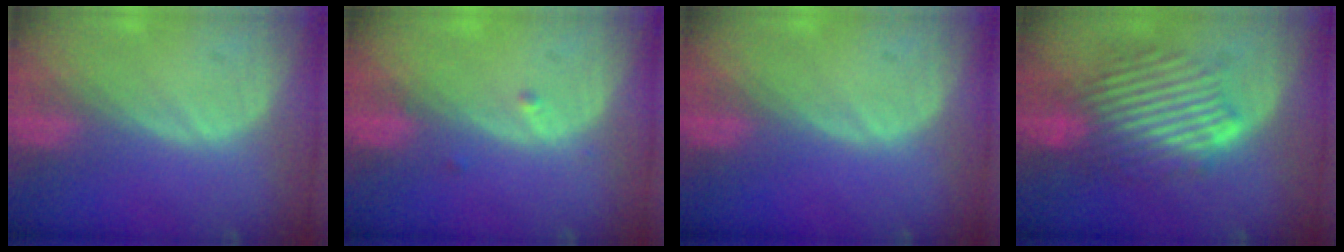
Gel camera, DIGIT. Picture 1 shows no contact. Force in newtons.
{"total": 1.0, "press": 0.8, "slide": 0.6}
{"total": 0.0}
{"total": 9.0, "press": 8.8, "slide": 1.8}